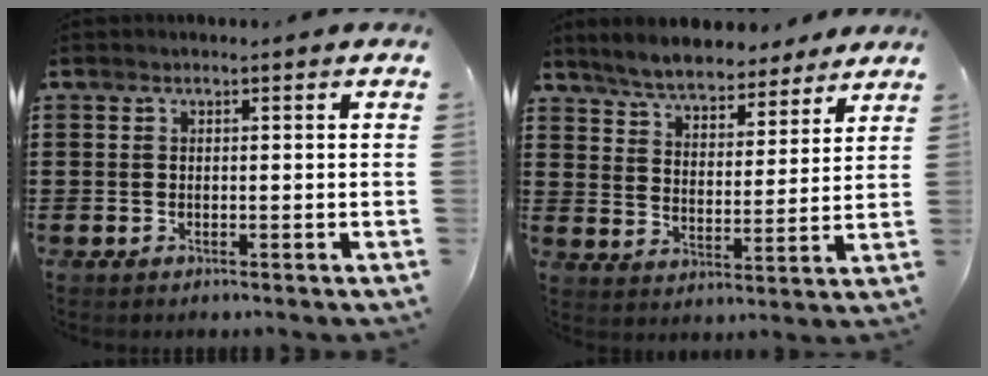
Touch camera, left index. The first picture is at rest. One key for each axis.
{"total": 6.0, "fx": 5.9, "fy": 0.6, "fz": 1.2, "tx": -0.052, "ty": -0.028, "tz": 0.104}